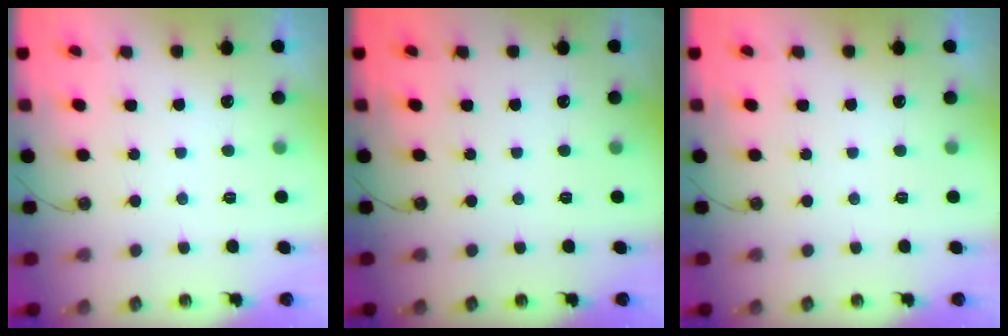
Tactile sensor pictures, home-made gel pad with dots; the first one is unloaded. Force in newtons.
{"total": 0.0}
{"total": 0.0}